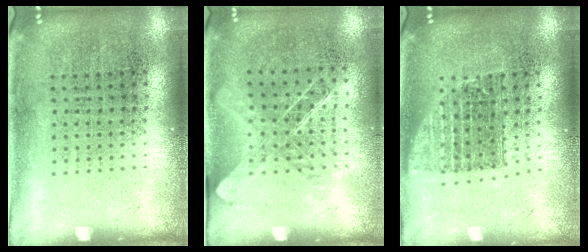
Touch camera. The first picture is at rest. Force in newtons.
{"total": 1.3, "press": 1.1, "slide": 0.7}
{"total": 1.4, "press": 1.2, "slide": 0.7}